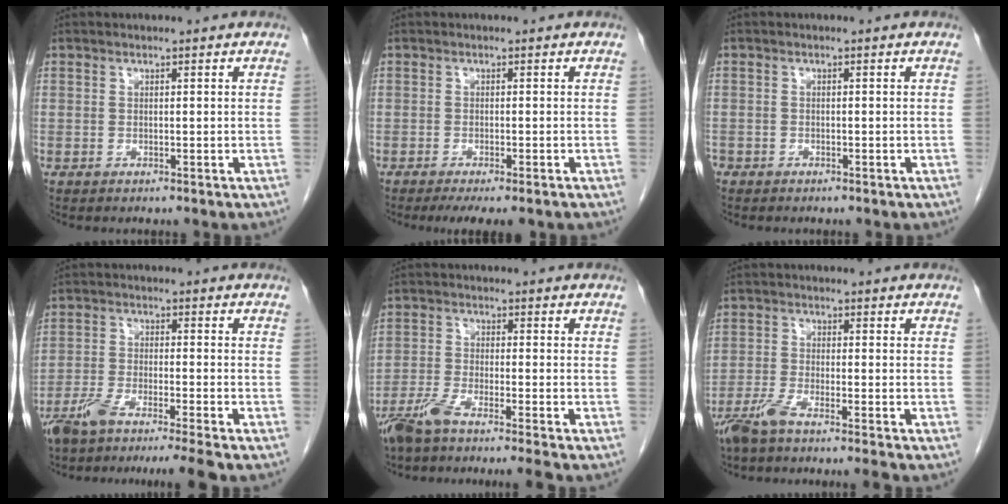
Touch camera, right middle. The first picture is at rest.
{"total": 5.7, "force": [-4.3, 1.1, 3.6], "torque": [-0.045, -0.012, -0.060]}
{"total": 1.2, "force": [-0.9, 0.8, 0.2], "torque": [-0.009, 0.002, -0.017]}
{"total": 9.8, "force": [-8.2, -1.0, 5.3], "torque": [-0.079, -0.020, -0.135]}
{"total": 7.6, "force": [-6.2, -1.0, 4.2], "torque": [-0.068, -0.018, -0.110]}
{"total": 5.7, "force": [-4.6, -0.7, 3.2], "torque": [-0.057, -0.011, -0.088]}